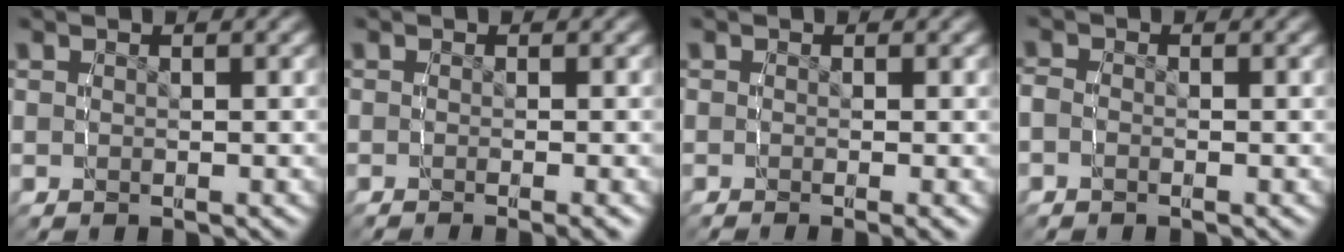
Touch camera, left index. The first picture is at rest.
{"total": 2.0, "force": [-1.4, 0.2, 1.4], "torque": [-0.014, 0.000, -0.022]}
{"total": 1.8, "force": [-1.1, 0.2, 1.4], "torque": [-0.014, -0.002, -0.017]}
{"total": 1.4, "force": [-0.6, 1.1, 0.6], "torque": [-0.021, -0.004, -0.013]}